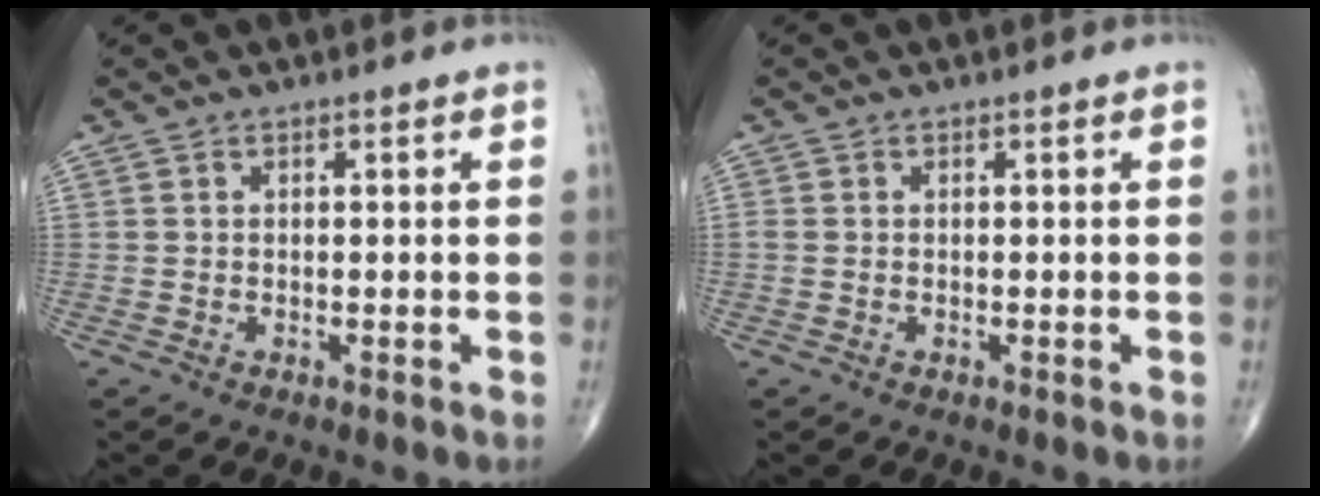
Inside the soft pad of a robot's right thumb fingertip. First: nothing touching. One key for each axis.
{"total": 0.7, "fx": -0.1, "fy": 0.5, "fz": 0.5, "tx": -0.015, "ty": -0.001, "tz": -0.001}